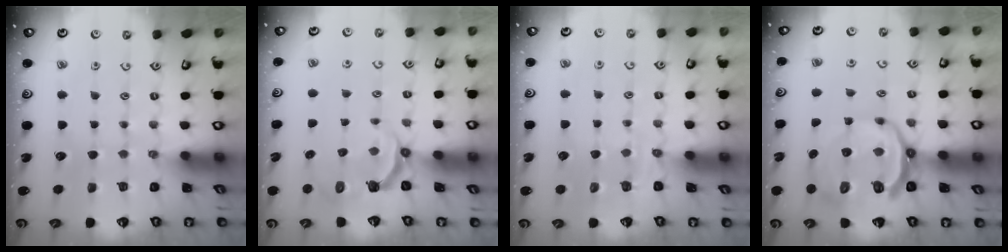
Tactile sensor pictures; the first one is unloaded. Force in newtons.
{"total": 5.0, "press": 3.4, "slide": 3.7}
{"total": 2.3, "press": 1.7, "slide": 1.6}
{"total": 11.9, "press": 11.4, "slide": 3.3}